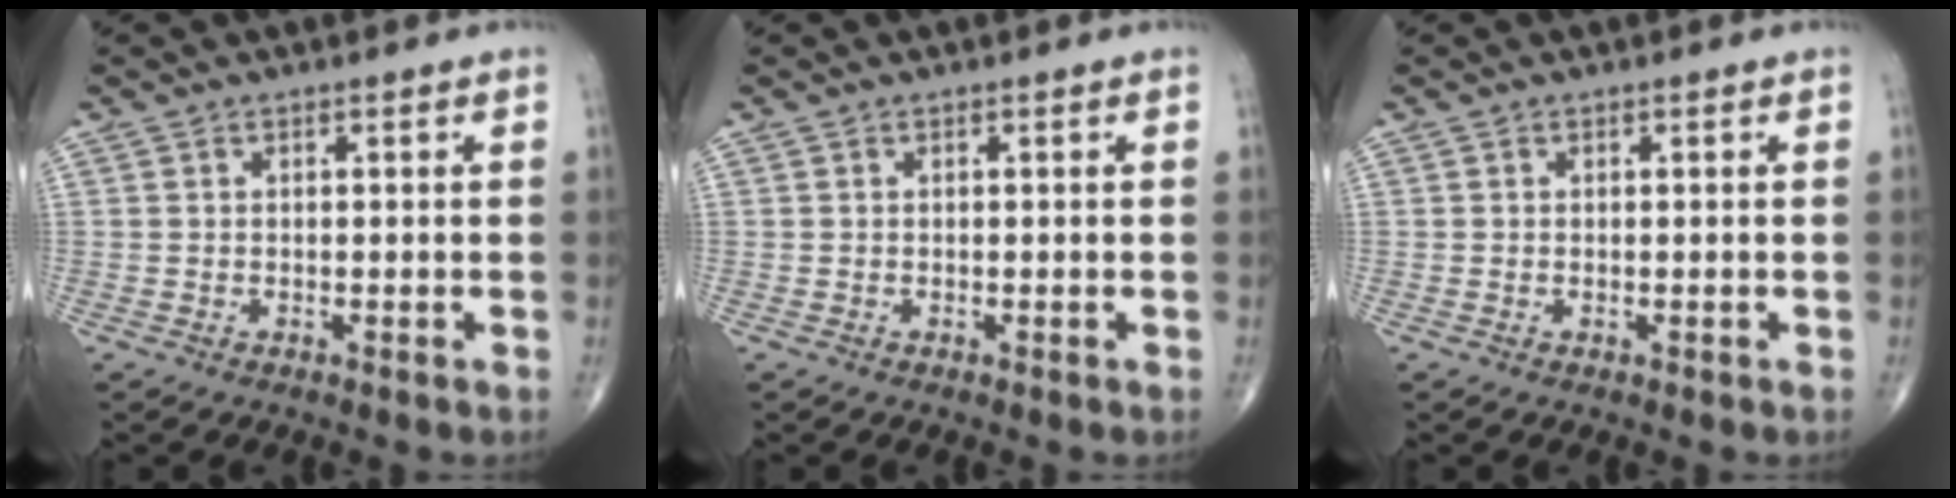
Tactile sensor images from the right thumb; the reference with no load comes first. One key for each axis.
{"total": 0.0}
{"total": 0.0}